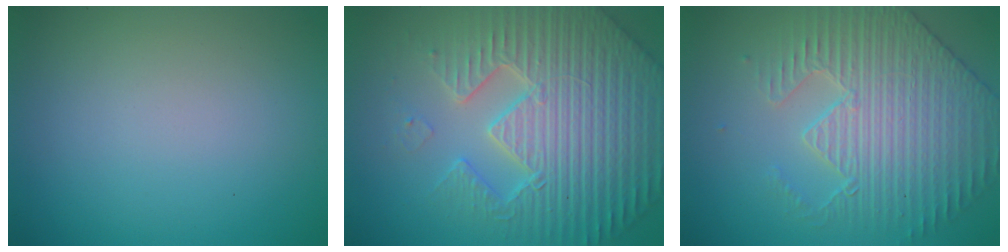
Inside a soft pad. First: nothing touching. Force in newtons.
{"total": 7.7, "press": 7.4, "slide": 1.9}
{"total": 4.4, "press": 4.4, "slide": 0.3}